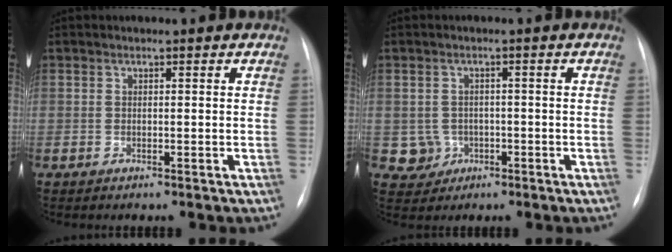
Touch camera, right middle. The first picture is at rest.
{"total": 3.7, "force": [-0.9, 3.6, 0.1], "torque": [0.006, 0.010, -0.008]}